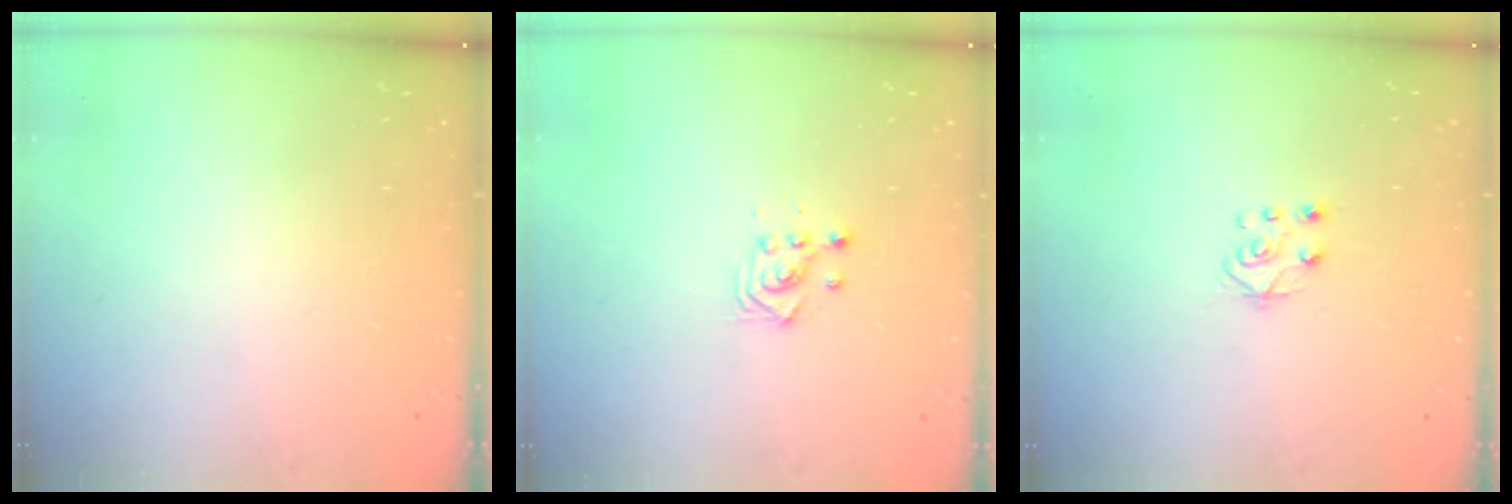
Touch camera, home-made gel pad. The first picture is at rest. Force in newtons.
{"total": 3.0, "press": 3.0, "slide": 0.5}
{"total": 6.9, "press": 6.9, "slide": 0.6}